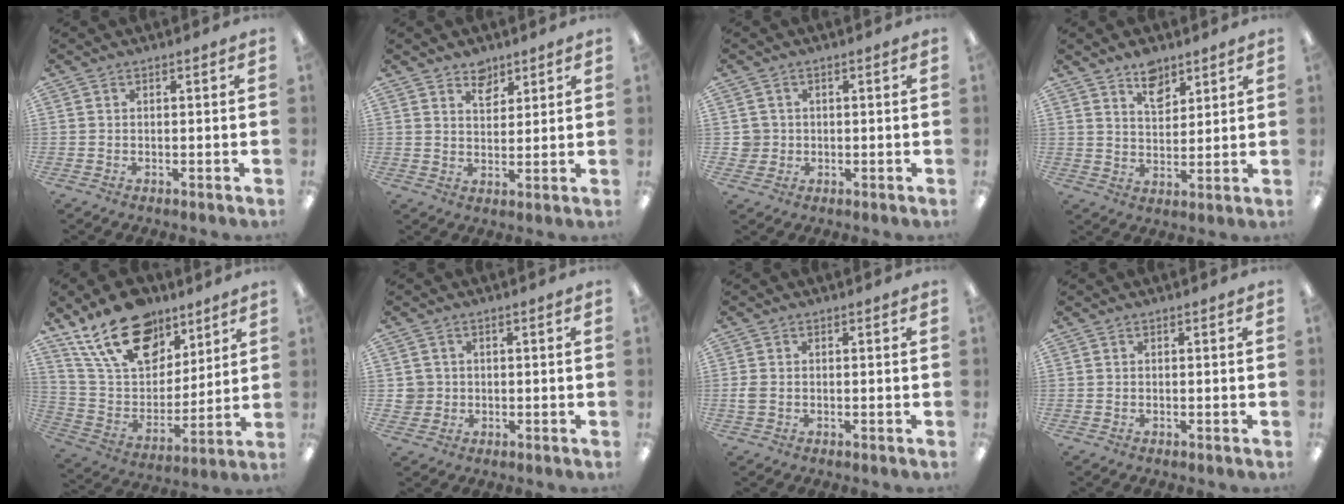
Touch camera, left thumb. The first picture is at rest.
{"total": 5.0, "force": [4.0, 2.8, 1.4], "torque": [-0.007, -0.023, 0.069]}
{"total": 3.0, "force": [0.3, 3.0, 0.0], "torque": [-0.009, 0.006, 0.005]}
{"total": 7.2, "force": [5.3, 3.9, 3.0], "torque": [-0.035, -0.028, 0.091]}
{"total": 20.7, "force": [13.7, 11.8, 10.2], "torque": [-0.189, -0.064, 0.251]}
{"total": 3.3, "force": [0.3, 3.2, 0.2], "torque": [-0.004, 0.003, 0.003]}
{"total": 2.0, "force": [-0.1, 1.3, 1.5], "torque": [-0.035, 0.002, -0.004]}
{"total": 0.0}